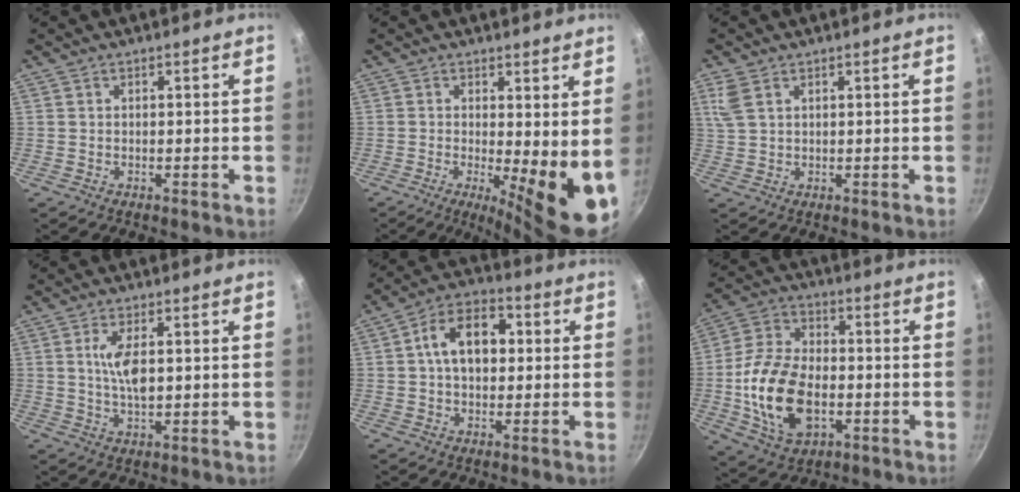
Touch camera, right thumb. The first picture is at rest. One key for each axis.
{"total": 11.6, "fx": -0.4, "fy": 3.5, "fz": 11.1, "tx": -0.127, "ty": -0.022, "tz": -0.001}
{"total": 3.9, "fx": 1.8, "fy": 2.3, "fz": 2.5, "tx": -0.054, "ty": 0.002, "tz": 0.041}
{"total": 6.3, "fx": 1.1, "fy": 2.6, "fz": 5.6, "tx": -0.106, "ty": -0.002, "tz": 0.022}
{"total": 11.3, "fx": 1.5, "fy": 7.5, "fz": 8.3, "tx": -0.101, "ty": 0.023, "tz": 0.010}
{"total": 17.0, "fx": -3.0, "fy": 10.5, "fz": 13.1, "tx": -0.241, "ty": 0.020, "tz": -0.052}